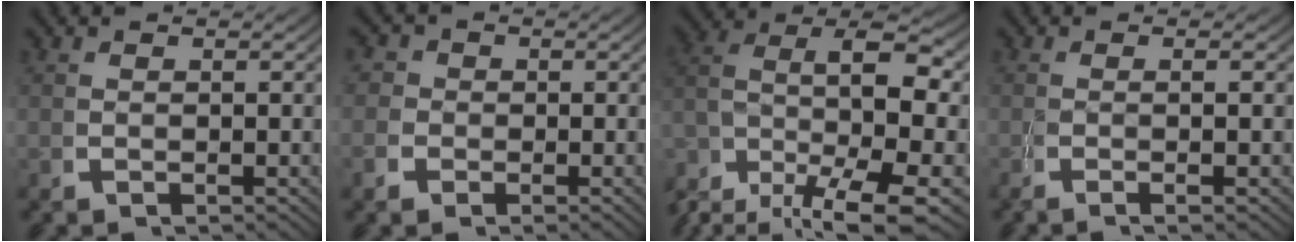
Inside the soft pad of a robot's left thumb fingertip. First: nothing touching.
{"total": 2.6, "force": [-0.3, 2.4, 0.8], "torque": [-0.012, -0.004, -0.014]}
{"total": 12.7, "force": [-0.5, 8.2, 9.6], "torque": [-0.202, -0.048, 0.006]}
{"total": 2.1, "force": [-0.2, -0.3, 2.0], "torque": [-0.043, 0.001, -0.007]}